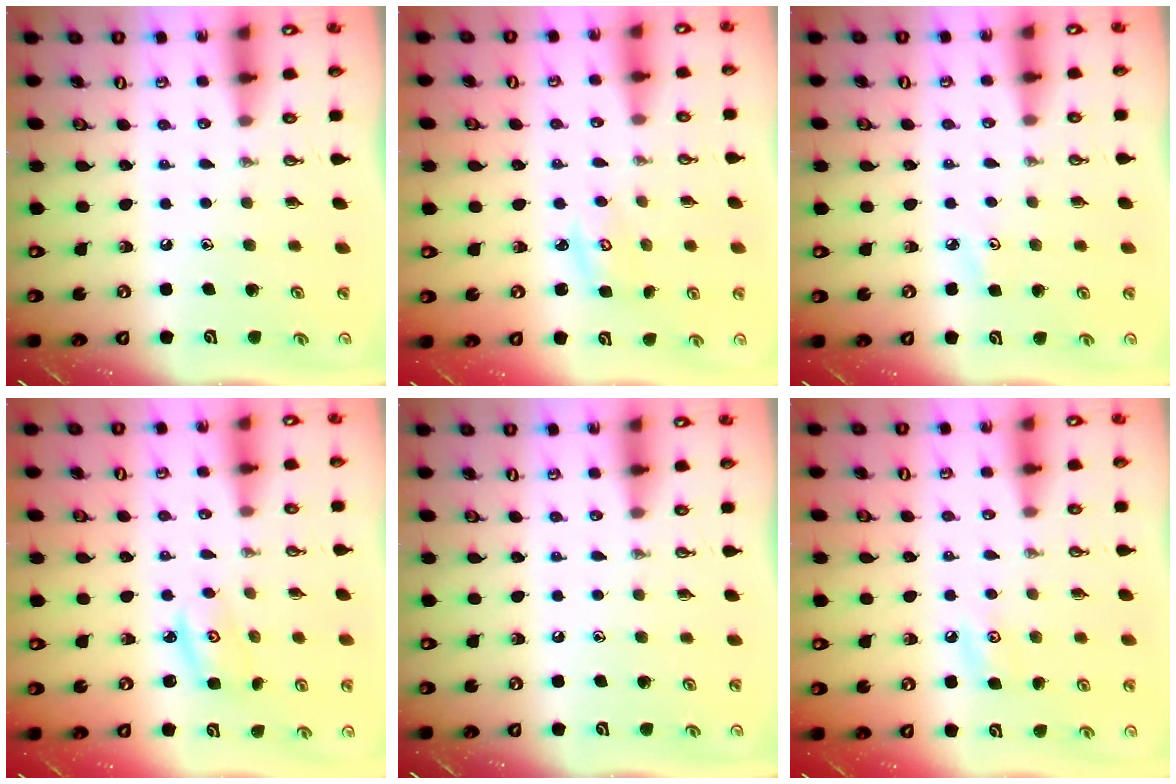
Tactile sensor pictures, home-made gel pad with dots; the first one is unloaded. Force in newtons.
{"total": 4.0, "press": 4.0, "slide": 0.4}
{"total": 2.9, "press": 2.9, "slide": 0.3}
{"total": 2.9, "press": 2.9, "slide": 0.4}
{"total": 0.0}
{"total": 4.7, "press": 4.6, "slide": 0.7}